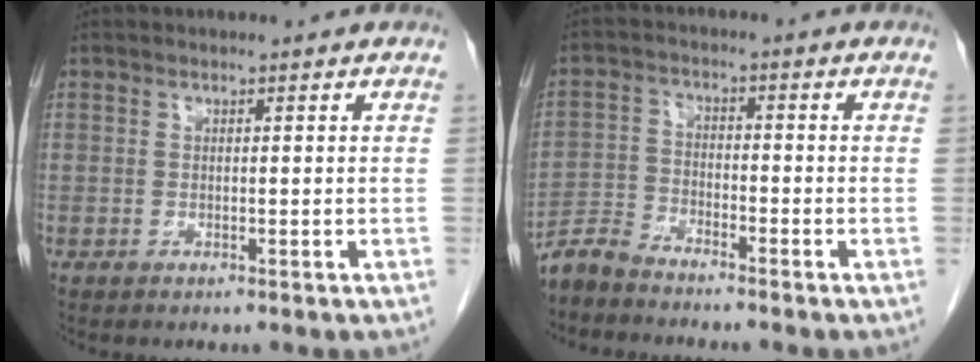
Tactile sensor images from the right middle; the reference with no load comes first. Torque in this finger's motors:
{"motor_torque": [0.14, -0.08, 0.00, 0.02]}